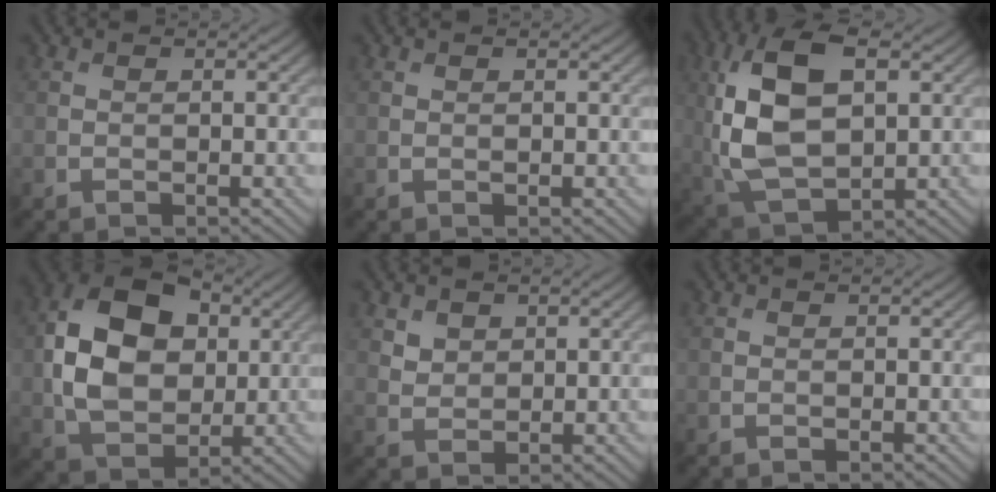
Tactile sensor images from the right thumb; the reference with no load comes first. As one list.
[{"total": 0.0}, {"total": 13.8, "force": [2.0, 7.6, 11.4], "torque": [-0.266, 0.003, 0.043]}, {"total": 13.0, "force": [2.0, 9.3, 9.0], "torque": [-0.196, 0.010, 0.036]}, {"total": 2.3, "force": [1.4, 1.6, 0.8], "torque": [-0.022, -0.005, 0.030]}, {"total": 0.0}]